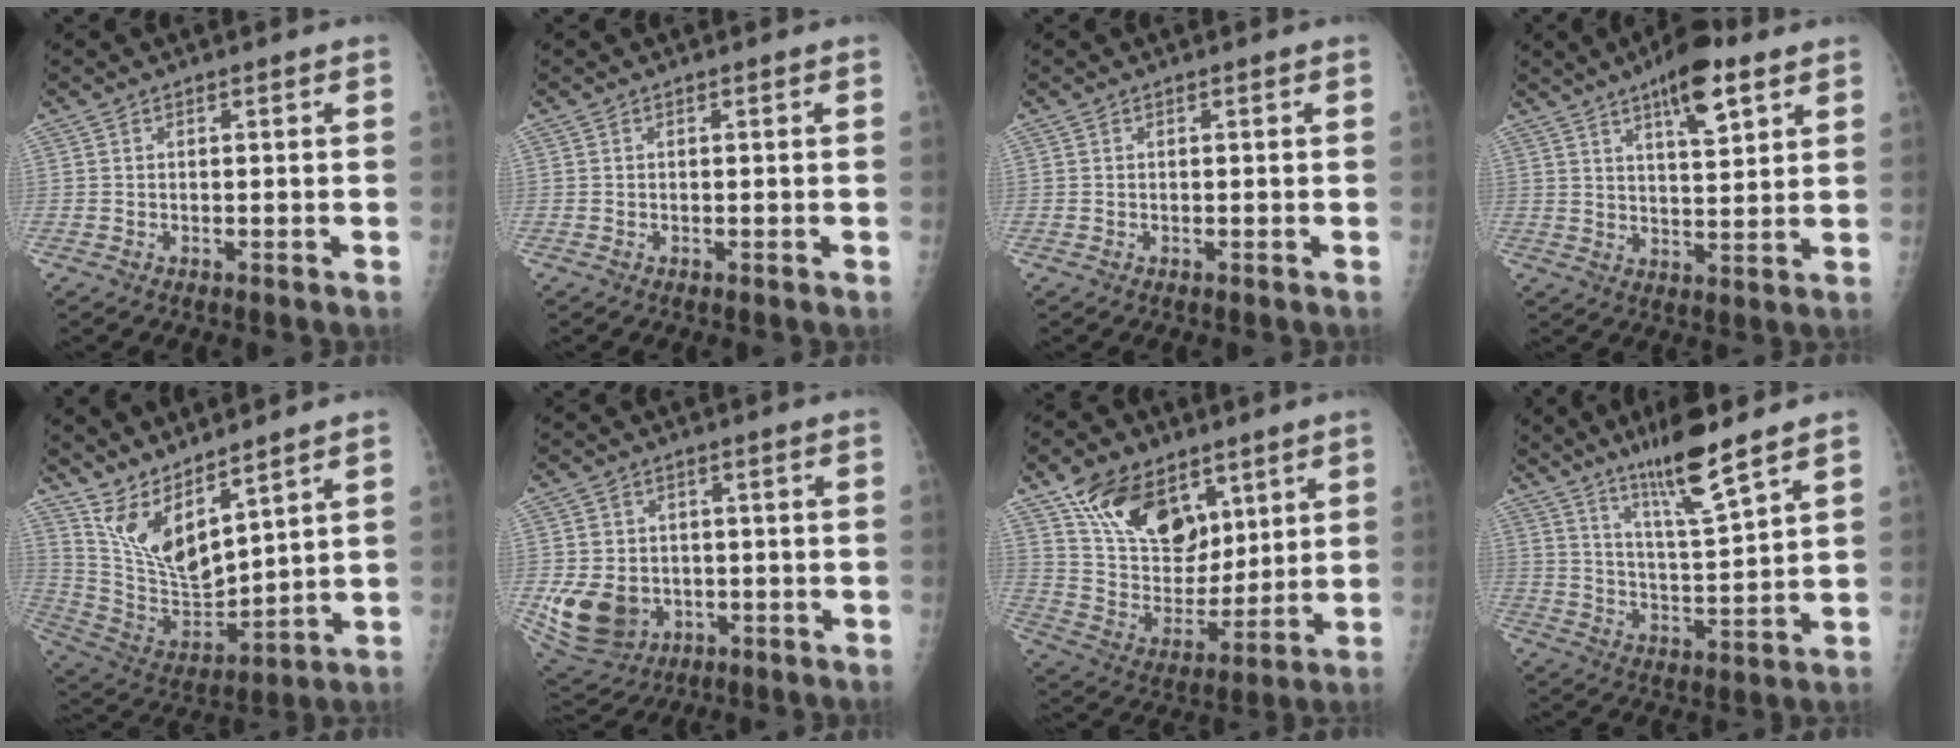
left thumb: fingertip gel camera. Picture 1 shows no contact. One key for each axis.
{"total": 0.0}
{"total": 0.0}
{"total": 10.6, "fx": 6.1, "fy": 3.2, "fz": 8.0, "tx": -0.109, "ty": -0.027, "tz": 0.094}
{"total": 14.2, "fx": 10.7, "fy": 2.7, "fz": 9.0, "tx": -0.162, "ty": -0.074, "tz": 0.231}
{"total": 13.3, "fx": -2.6, "fy": 11.0, "fz": 7.1, "tx": -0.132, "ty": 0.002, "tz": -0.021}
{"total": 18.0, "fx": 10.3, "fy": 11.2, "fz": 9.6, "tx": -0.119, "ty": -0.052, "tz": 0.193}
{"total": 11.4, "fx": 8.2, "fy": 0.5, "fz": 7.9, "tx": -0.138, "ty": -0.059, "tz": 0.149}